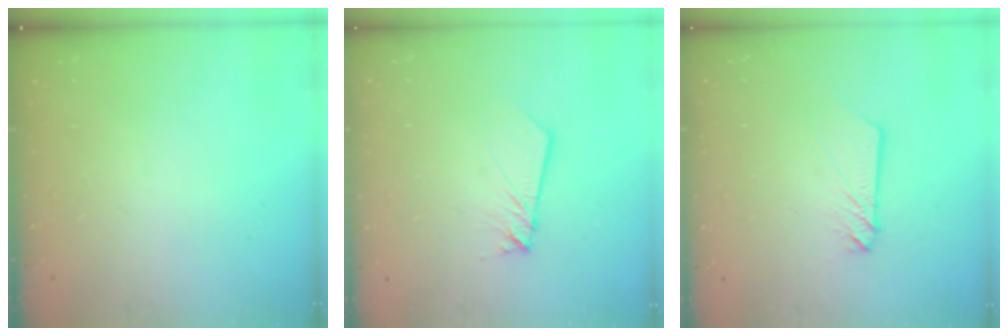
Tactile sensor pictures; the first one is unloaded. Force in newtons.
{"total": 3.0, "press": 3.0, "slide": 0.4}
{"total": 3.0, "press": 3.0, "slide": 0.2}